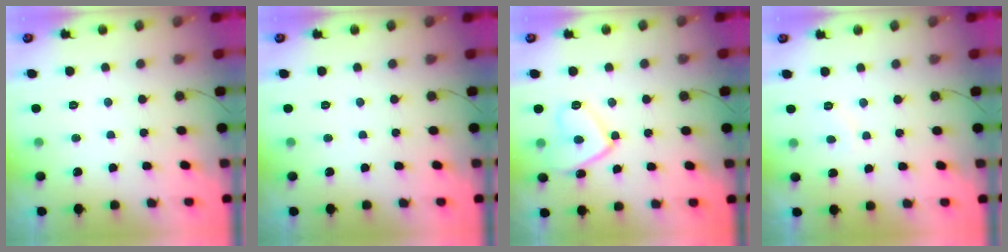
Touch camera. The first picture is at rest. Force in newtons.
{"total": 0.0}
{"total": 11.1, "press": 11.0, "slide": 1.1}
{"total": 1.4, "press": 1.3, "slide": 0.5}